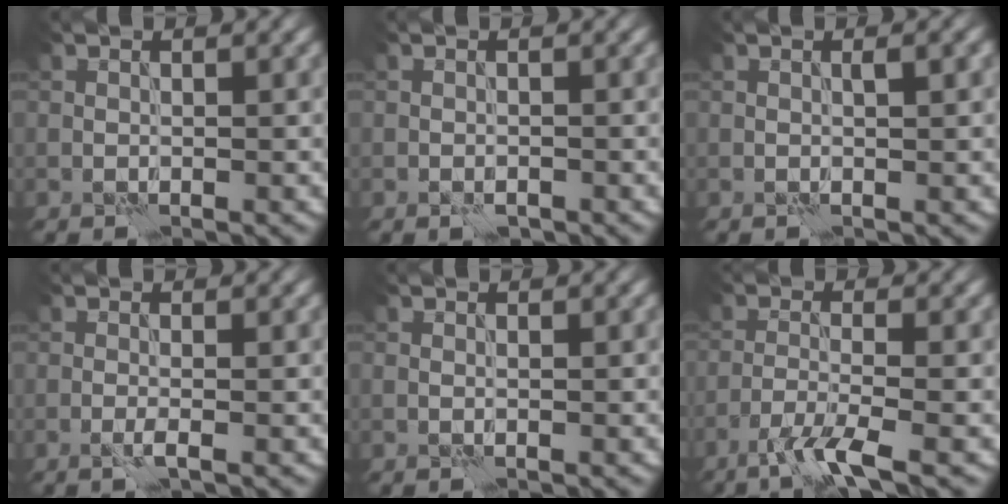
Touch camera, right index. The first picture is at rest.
{"total": 0.9, "force": [-0.6, 0.4, 0.6], "torque": [-0.007, -0.002, -0.008]}
{"total": 1.1, "force": [0.3, 0.1, 1.1], "torque": [-0.015, 0.003, 0.004]}
{"total": 1.2, "force": [-0.4, 0.1, 1.2], "torque": [-0.021, -0.001, -0.012]}
{"total": 0.0}
{"total": 4.0, "force": [-2.6, 0.4, 3.0], "torque": [-0.057, 0.004, -0.064]}